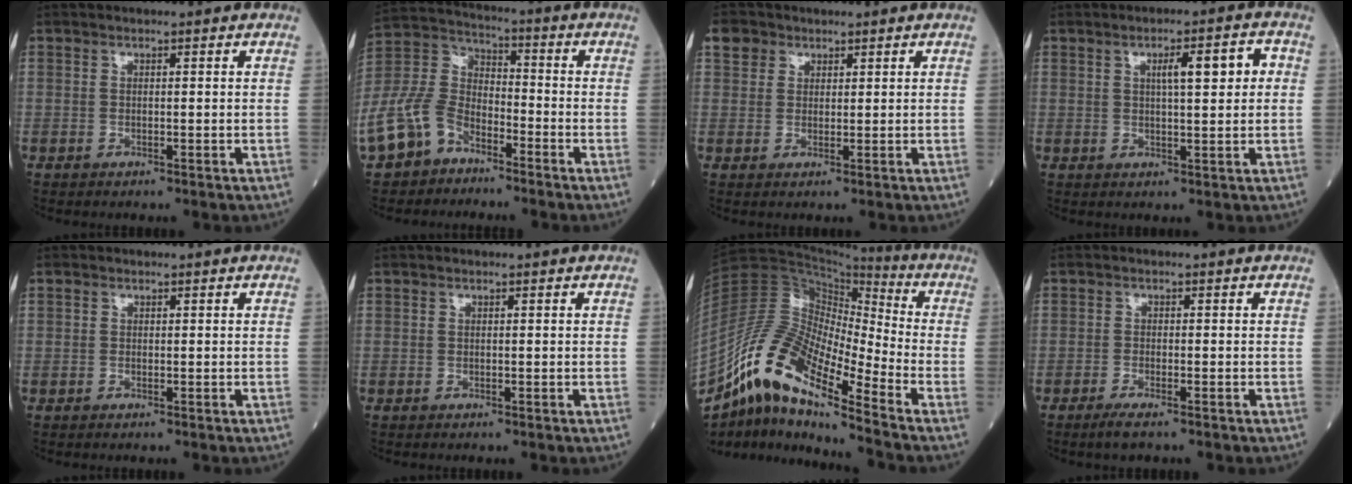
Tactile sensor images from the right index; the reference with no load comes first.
{"total": 15.5, "force": [-9.8, 9.8, 6.9], "torque": [-0.184, 0.022, -0.191]}
{"total": 3.2, "force": [1.7, 2.6, 0.6], "torque": [-0.010, 0.011, 0.029]}
{"total": 5.7, "force": [1.3, 1.0, 5.4], "torque": [-0.085, 0.015, 0.021]}
{"total": 0.0}
{"total": 0.0}
{"total": 14.8, "force": [-10.4, 2.7, 10.2], "torque": [-0.201, 0.025, -0.190]}
{"total": 2.6, "force": [-1.9, 0.3, 1.7], "torque": [-0.035, -0.006, -0.036]}